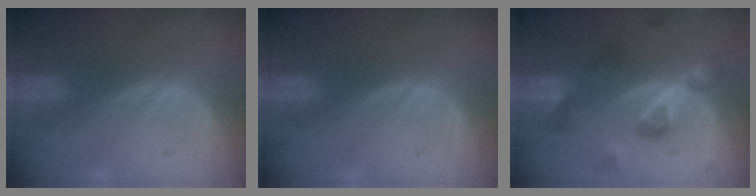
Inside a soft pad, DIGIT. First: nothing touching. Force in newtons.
{"total": 0.0}
{"total": 7.9, "press": 7.8, "slide": 1.1}